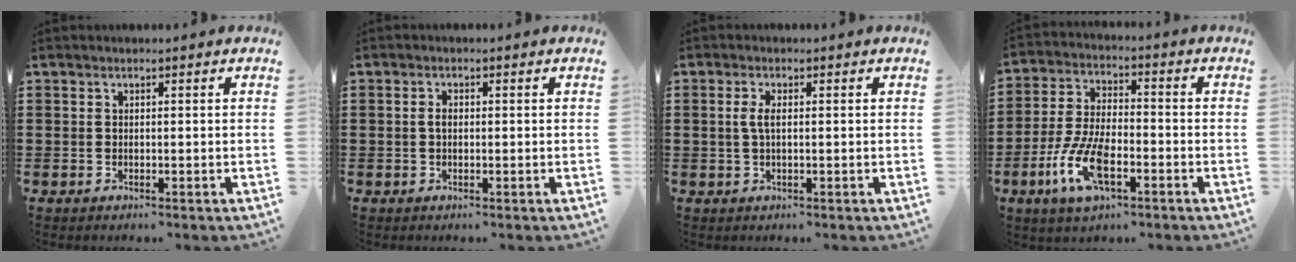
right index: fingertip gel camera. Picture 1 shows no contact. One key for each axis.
{"total": 1.5, "fx": 0.0, "fy": 0.8, "fz": 1.3, "tx": -0.025, "ty": 0.004, "tz": -0.001}
{"total": 2.4, "fx": 0.1, "fy": 0.8, "fz": 2.2, "tx": -0.058, "ty": -0.003, "tz": -0.004}
{"total": 9.7, "fx": -4.1, "fy": 4.0, "fz": 7.8, "tx": -0.185, "ty": -0.009, "tz": -0.080}